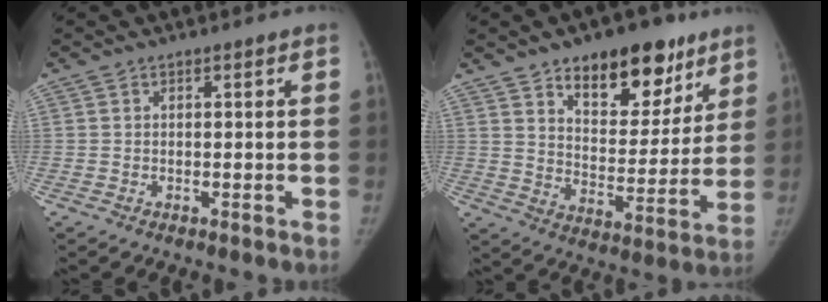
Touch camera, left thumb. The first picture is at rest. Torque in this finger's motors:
{"motor_torque": [1.11, 1.25, 1.30, -1.47, 0.06]}